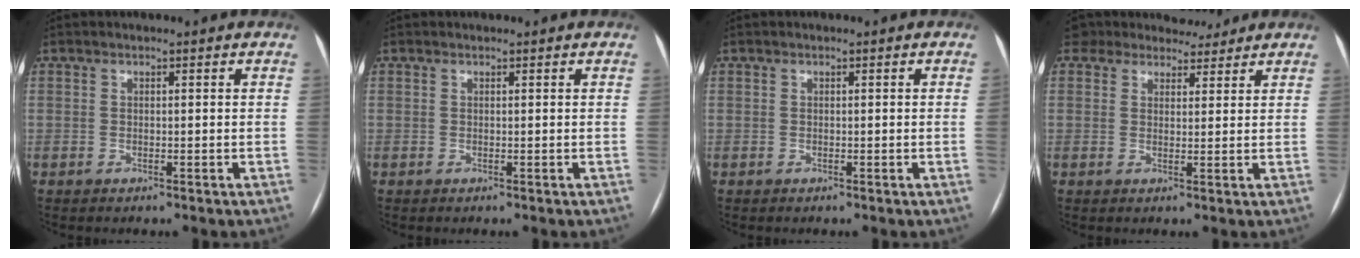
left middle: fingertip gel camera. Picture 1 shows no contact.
{"total": 0.0}
{"total": 0.6, "force": [-0.1, -0.2, 0.5], "torque": [-0.005, -0.001, -0.003]}
{"total": 8.7, "force": [8.1, 2.8, 1.2], "torque": [-0.011, 0.019, 0.116]}